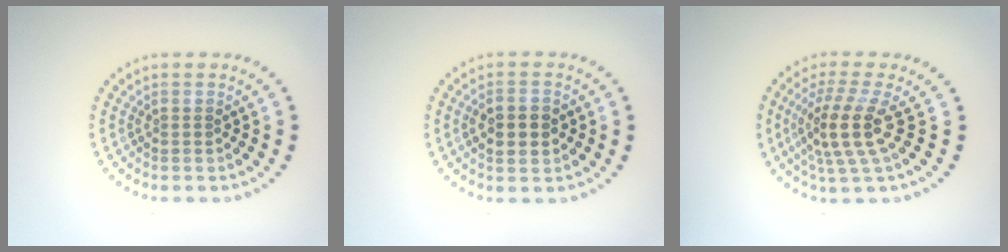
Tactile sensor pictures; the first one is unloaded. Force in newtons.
{"total": 3.8, "press": 3.8, "slide": 0.1}
{"total": 4.3, "press": 3.5, "slide": 2.5}